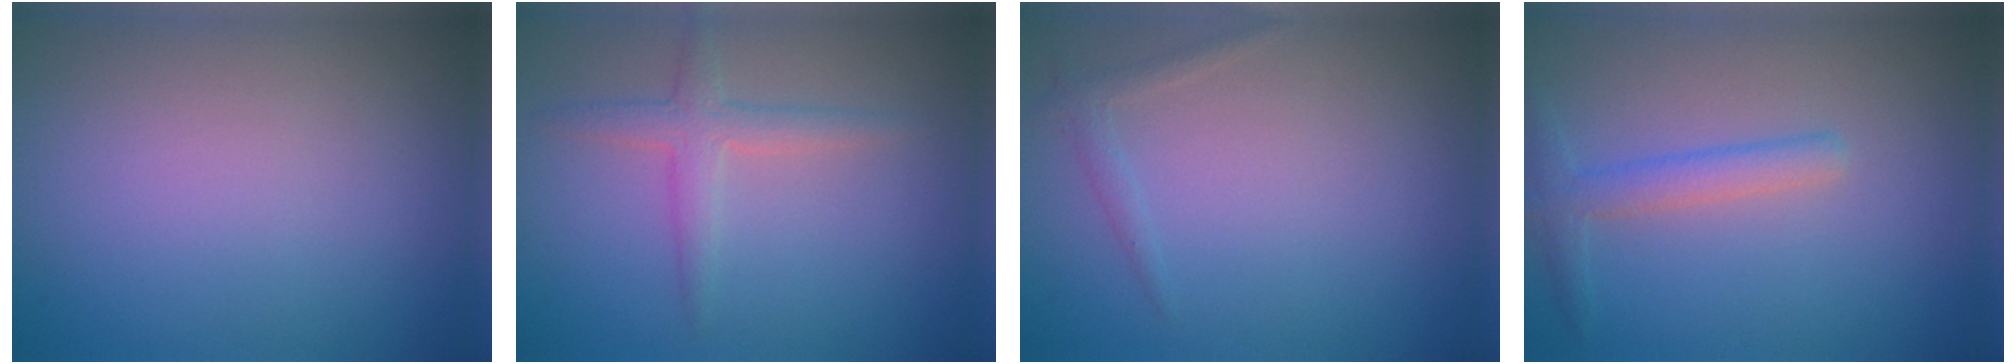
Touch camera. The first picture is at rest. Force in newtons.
{"total": 2.3, "press": 2.3, "slide": 0.0}
{"total": 1.0, "press": 1.0, "slide": 0.1}
{"total": 2.3, "press": 2.3, "slide": 0.0}